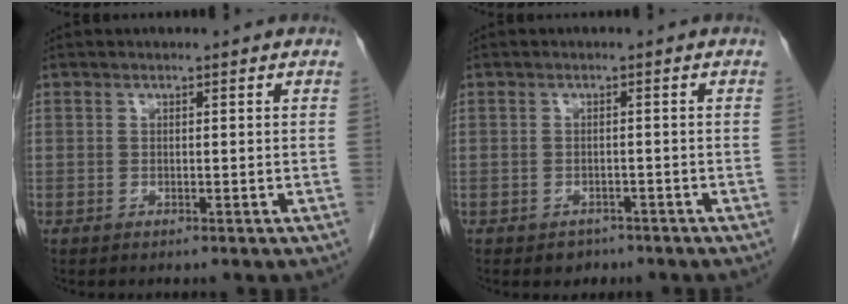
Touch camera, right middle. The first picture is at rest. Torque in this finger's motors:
{"motor_torque": [-0.36, 0.11, -0.04, 0.00]}